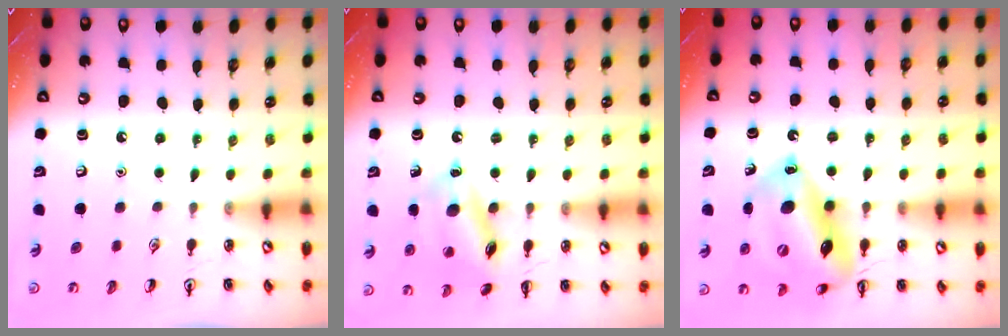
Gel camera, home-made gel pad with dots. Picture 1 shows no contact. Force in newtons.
{"total": 14.4, "press": 14.3, "slide": 1.2}
{"total": 18.6, "press": 17.9, "slide": 5.1}